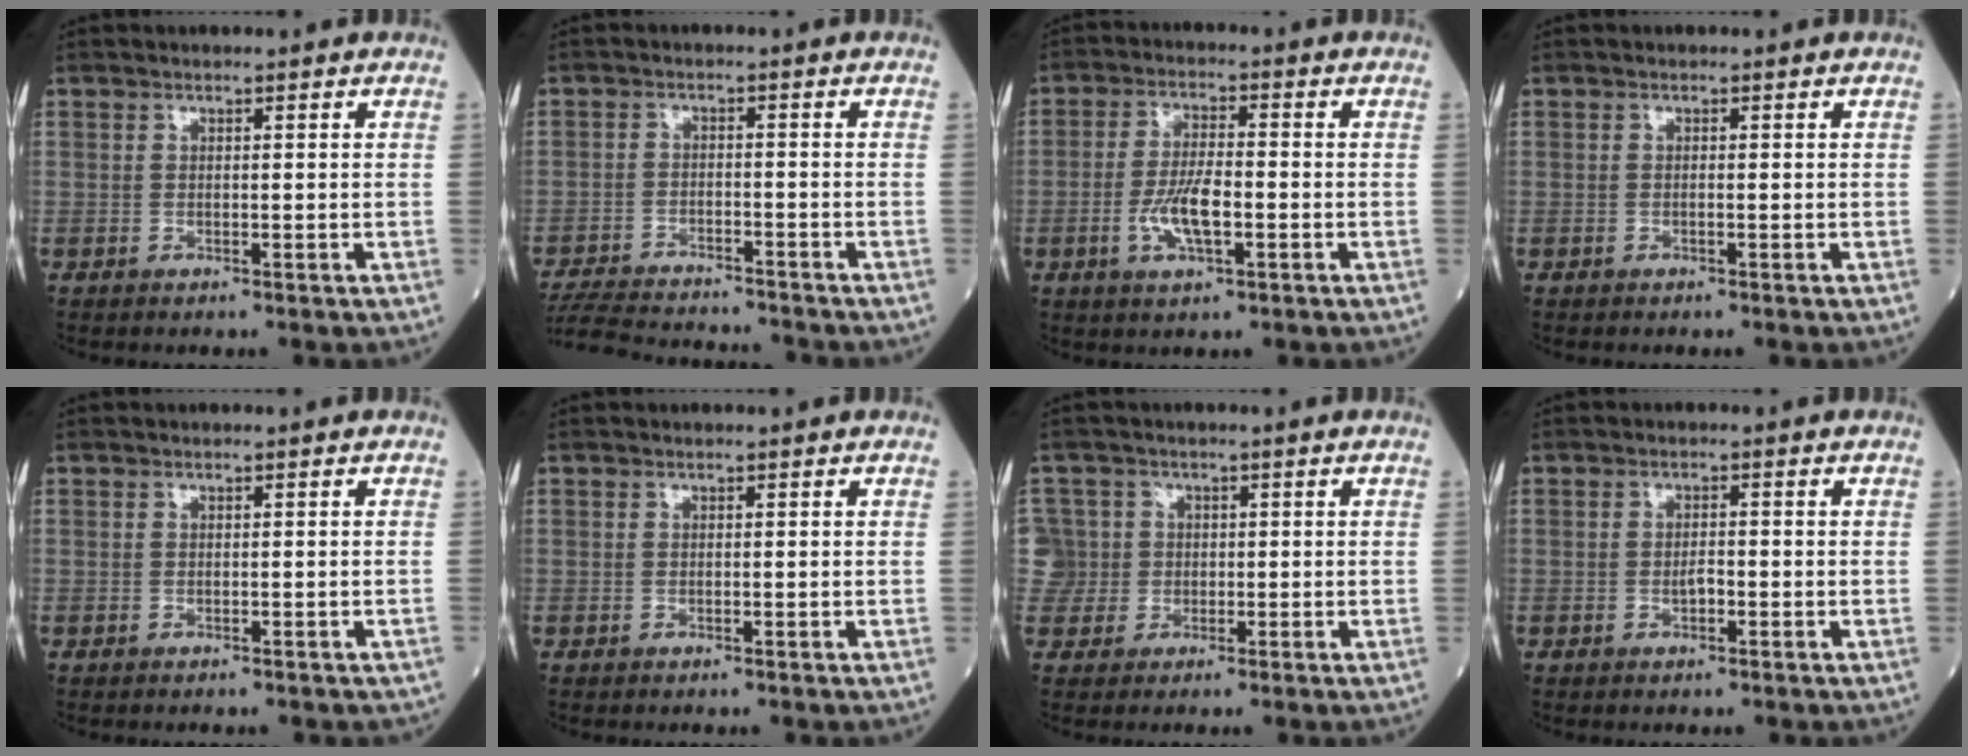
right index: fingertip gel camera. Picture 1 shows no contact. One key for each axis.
{"total": 13.5, "fx": -12.6, "fy": 2.4, "fz": 4.2, "tx": -0.087, "ty": -0.007, "tz": -0.188}
{"total": 6.6, "fx": -1.8, "fy": 1.9, "fz": 6.1, "tx": -0.122, "ty": 0.003, "tz": -0.033}
{"total": 0.0}
{"total": 2.2, "fx": -1.8, "fy": 0.8, "fz": 0.9, "tx": -0.013, "ty": -0.002, "tz": -0.018}
{"total": 0.0}
{"total": 4.7, "fx": 0.0, "fy": 4.6, "fz": -0.5, "tx": 0.017, "ty": 0.023, "tz": -0.001}
{"total": 1.6, "fx": -0.5, "fy": 0.6, "fz": 1.4, "tx": -0.023, "ty": 0.003, "tz": -0.008}